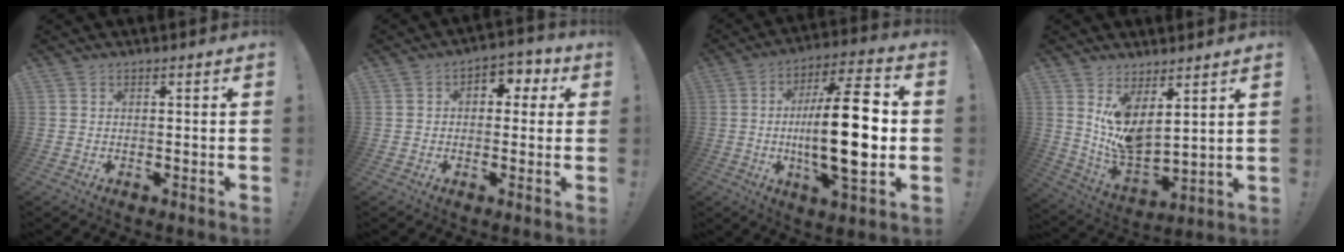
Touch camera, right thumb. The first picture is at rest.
{"total": 5.1, "force": [0.5, 4.1, 3.1], "torque": [-0.026, 0.003, 0.006]}
{"total": 23.3, "force": [-1.3, 6.8, 22.2], "torque": [-0.381, -0.005, -0.028]}
{"total": 8.9, "force": [5.9, 3.3, 5.8], "torque": [-0.109, -0.067, 0.113]}